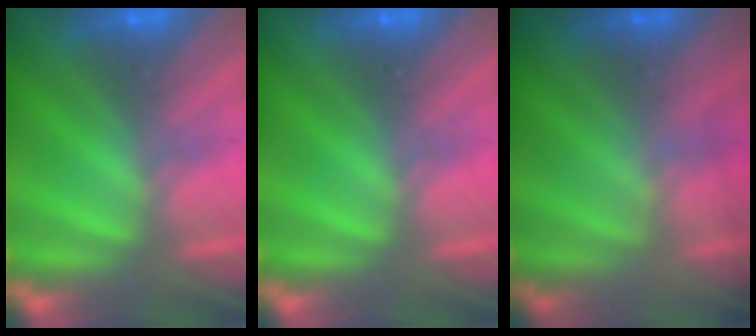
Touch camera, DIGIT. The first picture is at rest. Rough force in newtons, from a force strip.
{"total": 0.0}
{"total": 1.5}